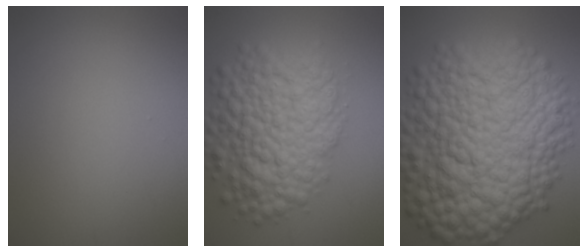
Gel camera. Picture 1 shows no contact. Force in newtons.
{"total": 9.9, "press": 9.9, "slide": 0.3}
{"total": 18.0, "press": 18.0, "slide": 0.3}